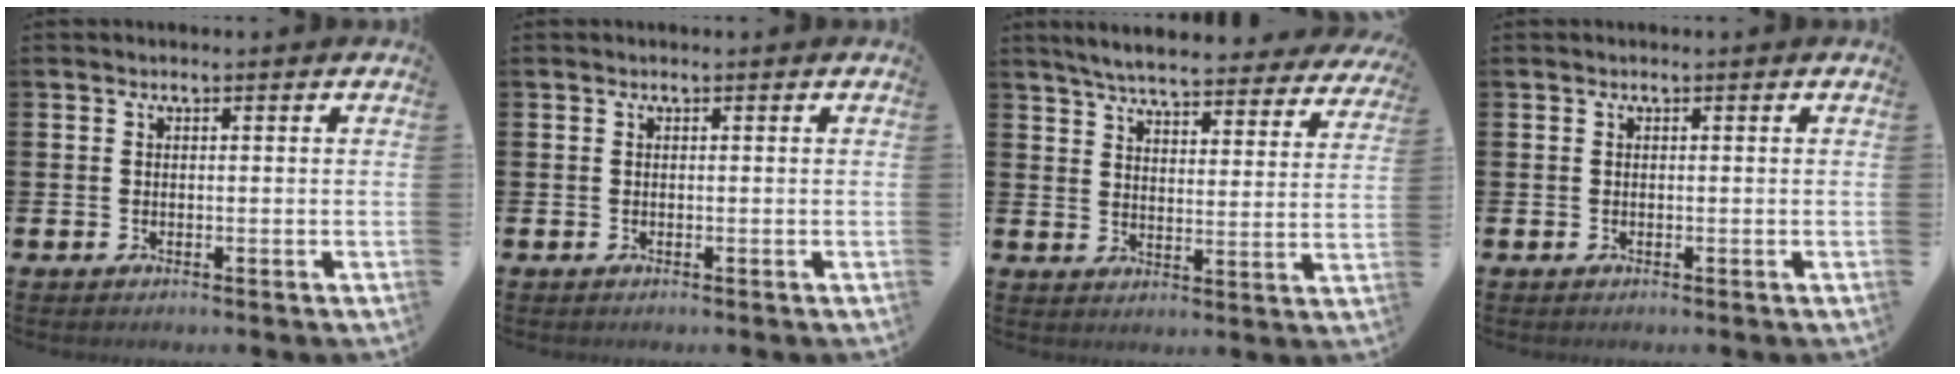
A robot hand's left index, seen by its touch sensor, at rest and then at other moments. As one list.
[{"total": 0.0}, {"total": 5.9, "force": [5.6, 0.5, 1.8], "torque": [-0.052, -0.036, 0.094]}, {"total": 0.0}]